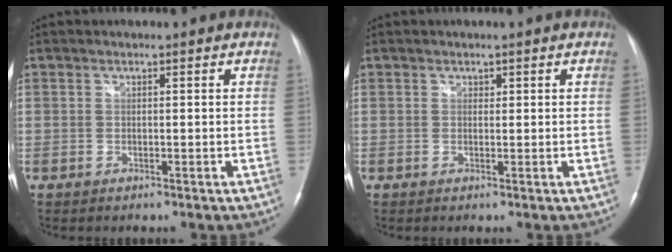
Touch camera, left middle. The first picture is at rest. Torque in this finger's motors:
{"motor_torque": [0.01, 0.20, 0.10, 0.01]}